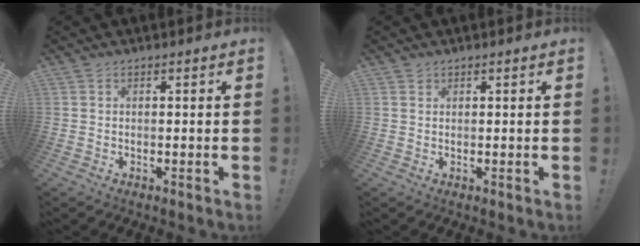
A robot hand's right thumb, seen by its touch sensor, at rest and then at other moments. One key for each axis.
{"total": 0.8, "fx": 0.6, "fy": 0.4, "fz": 0.0, "tx": 0.007, "ty": -0.004, "tz": 0.011}